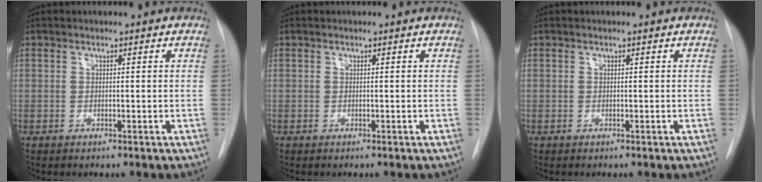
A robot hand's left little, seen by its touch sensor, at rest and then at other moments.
{"total": 0.0}
{"total": 0.0}